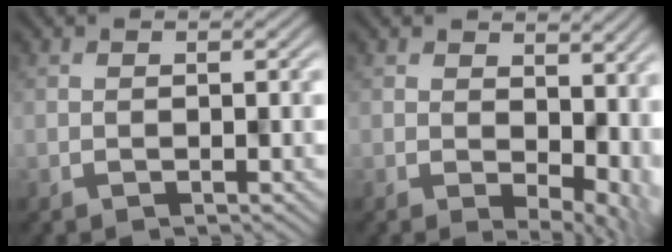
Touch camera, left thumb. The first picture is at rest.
{"total": 7.6, "force": [-0.6, 4.6, 6.1], "torque": [-0.075, -0.027, 0.010]}